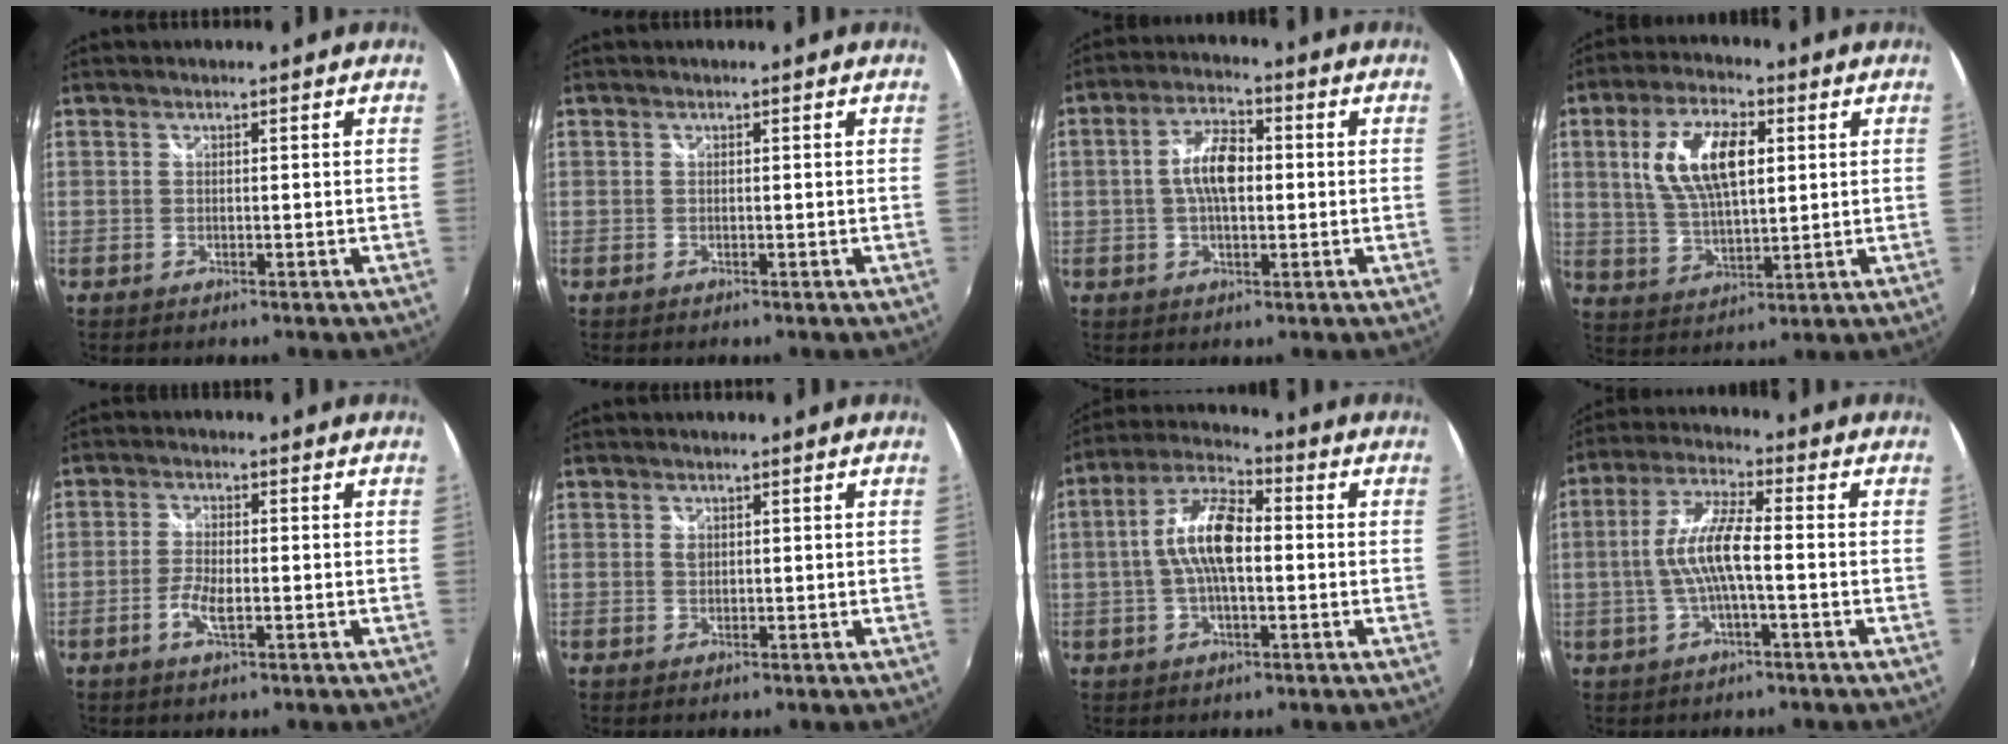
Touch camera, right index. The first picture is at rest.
{"total": 0.0}
{"total": 7.5, "force": [0.1, 3.5, 6.6], "torque": [-0.124, 0.014, 0.000]}
{"total": 12.8, "force": [3.2, 5.8, 11.0], "torque": [-0.212, 0.012, 0.065]}
{"total": 4.0, "force": [-1.4, 1.2, 3.6], "torque": [-0.081, -0.002, -0.029]}
{"total": 1.1, "force": [0.3, 0.9, 0.6], "torque": [-0.010, 0.002, 0.005]}
{"total": 10.7, "force": [-0.3, 4.2, 9.9], "torque": [-0.199, 0.017, -0.012]}
{"total": 9.0, "force": [-1.3, 1.5, 8.8], "torque": [-0.181, 0.006, -0.023]}